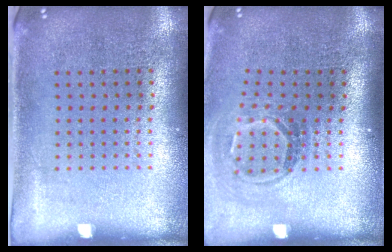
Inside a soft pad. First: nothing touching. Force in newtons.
{"total": 1.7, "press": 1.2, "slide": 1.3}